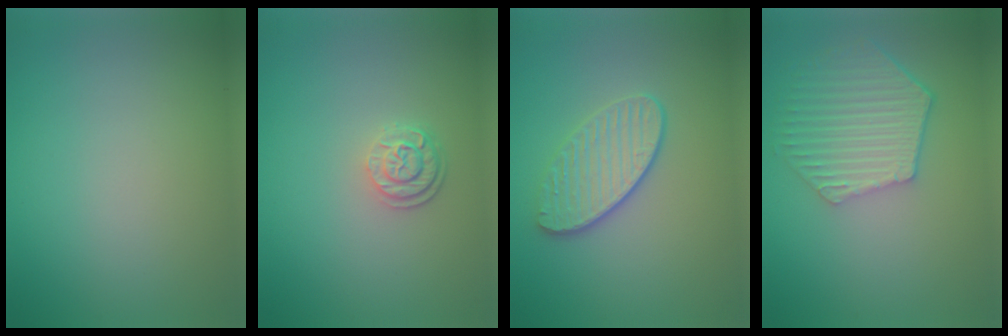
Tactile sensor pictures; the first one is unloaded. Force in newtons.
{"total": 2.5, "press": 1.9, "slide": 1.6}
{"total": 3.5, "press": 3.2, "slide": 1.4}
{"total": 5.9, "press": 4.8, "slide": 3.5}